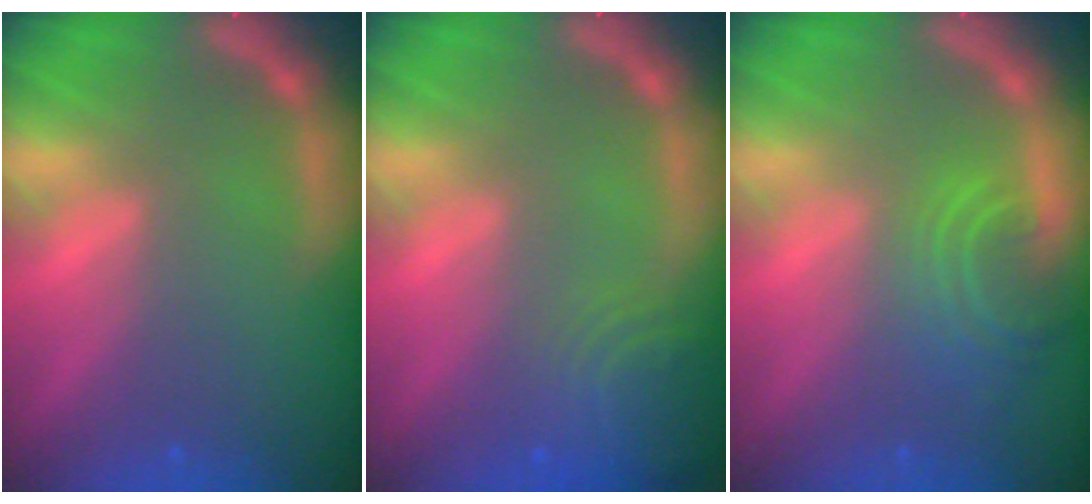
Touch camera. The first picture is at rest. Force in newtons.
{"total": 5.6}
{"total": 4.5}